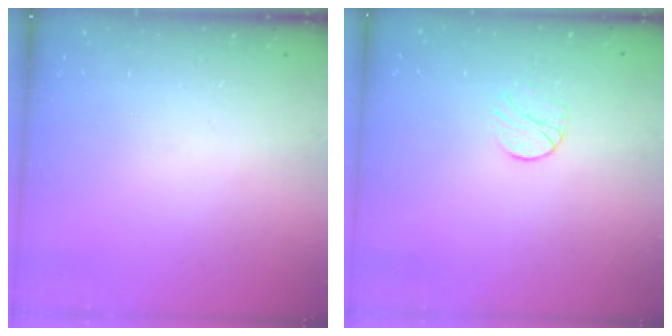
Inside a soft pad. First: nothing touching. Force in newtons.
{"total": 6.6, "press": 6.6, "slide": 0.5}